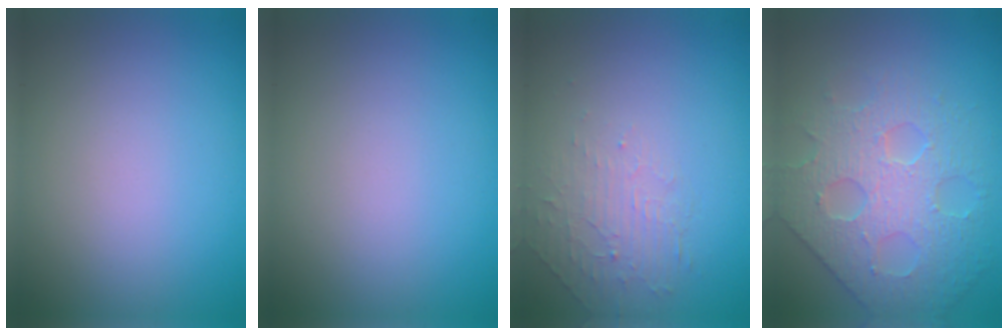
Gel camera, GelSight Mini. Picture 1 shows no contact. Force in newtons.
{"total": 0.0}
{"total": 1.9, "press": 0.6, "slide": 1.8}
{"total": 4.6, "press": 4.4, "slide": 1.1}